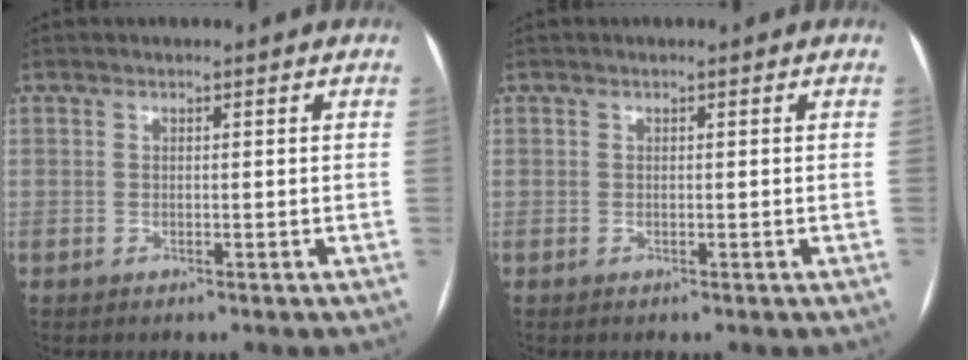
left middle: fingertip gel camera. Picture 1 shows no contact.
{"total": 0.0}